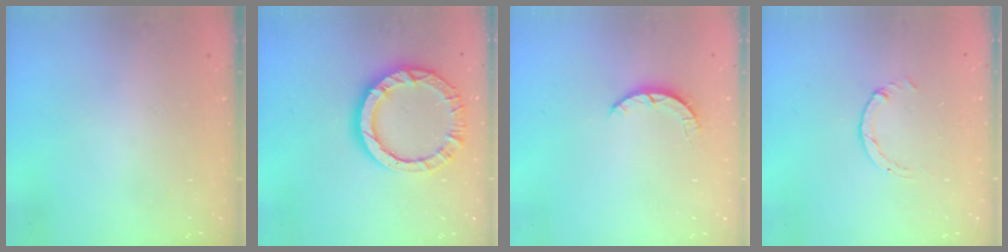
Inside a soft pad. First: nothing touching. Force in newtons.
{"total": 11.5, "press": 11.5, "slide": 0.9}
{"total": 2.5, "press": 2.4, "slide": 0.4}
{"total": 0.7, "press": 0.7, "slide": 0.2}